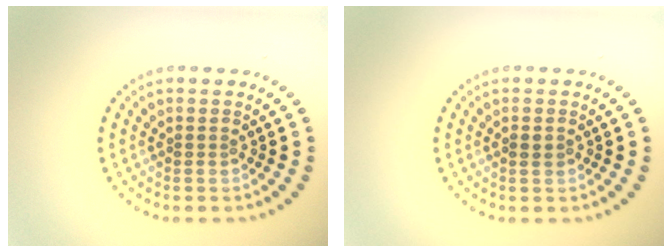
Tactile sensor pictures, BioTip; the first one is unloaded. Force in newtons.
{"total": 0.7, "press": 0.6, "slide": 0.2}